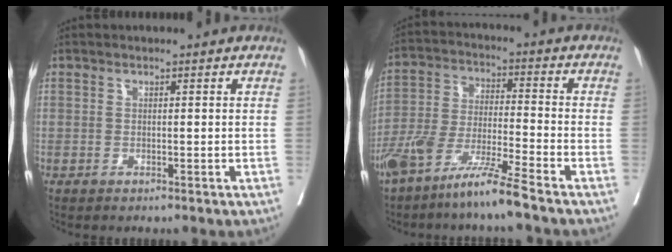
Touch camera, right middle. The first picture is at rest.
{"total": 9.9, "force": [-7.4, -0.5, 6.6], "torque": [-0.130, -0.024, -0.146]}